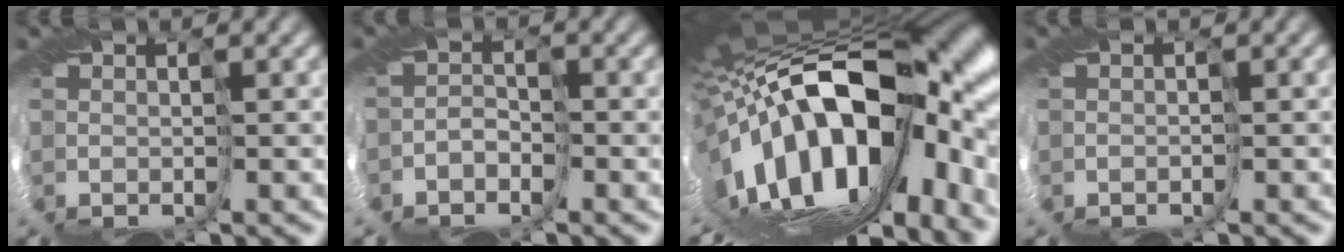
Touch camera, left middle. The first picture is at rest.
{"total": 2.1, "force": [-2.1, 0.1, 0.2], "torque": [-0.009, -0.002, -0.044]}
{"total": 20.2, "force": [-2.8, 10.2, 17.2], "torque": [-0.294, -0.032, -0.052]}
{"total": 0.6, "force": [-0.6, 0.0, 0.2], "torque": [-0.011, -0.003, -0.013]}